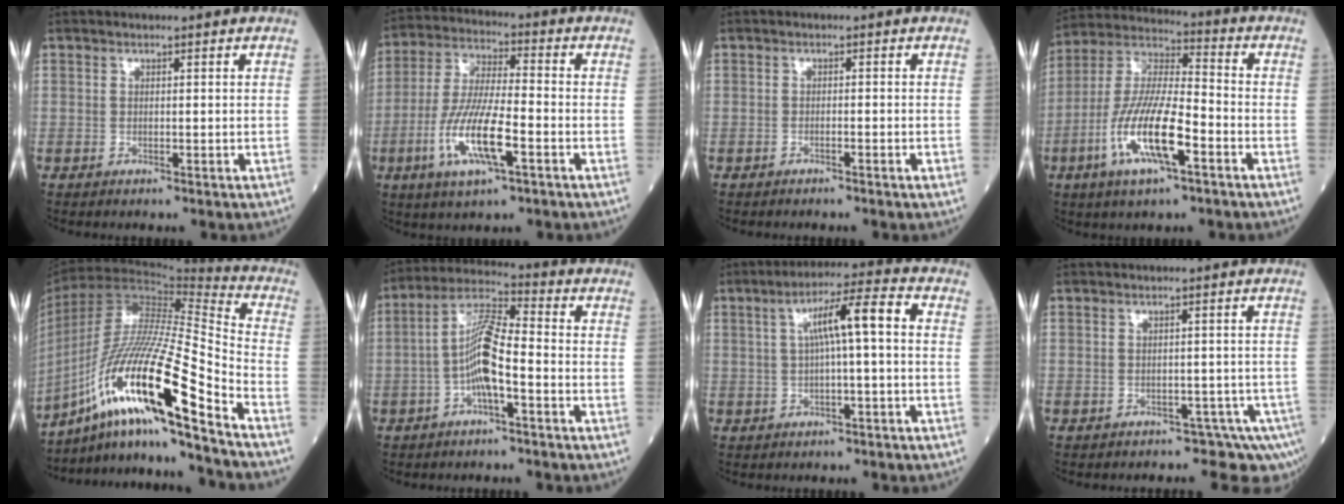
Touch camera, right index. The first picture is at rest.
{"total": 12.2, "force": [-4.4, 2.1, 11.2], "torque": [-0.232, -0.011, -0.080]}
{"total": 1.0, "force": [-0.7, -0.2, 0.7], "torque": [-0.016, 0.002, -0.009]}
{"total": 14.4, "force": [-5.4, 3.0, 13.0], "torque": [-0.270, -0.006, -0.100]}
{"total": 23.3, "force": [-13.6, 0.5, 18.9], "torque": [-0.377, -0.025, -0.249]}
{"total": 8.6, "force": [-2.1, 1.5, 8.2], "torque": [-0.166, 0.020, -0.043]}
{"total": 7.8, "force": [0.8, 0.5, 7.7], "torque": [-0.130, 0.028, 0.015]}
{"total": 6.9, "force": [-5.5, 3.7, 2.1], "torque": [-0.009, 0.014, -0.060]}